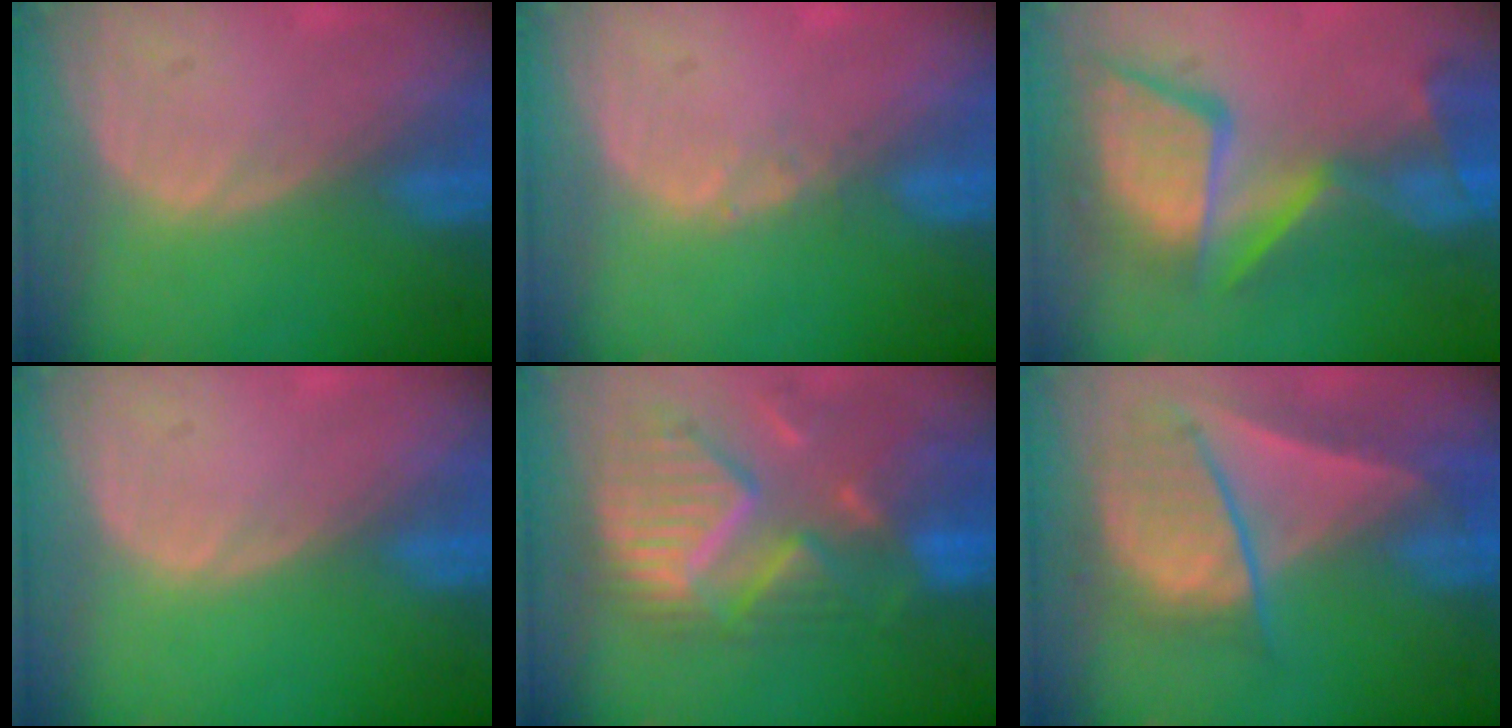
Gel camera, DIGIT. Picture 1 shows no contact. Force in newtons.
{"total": 0.8, "press": 0.7, "slide": 0.1}
{"total": 13.6, "press": 11.1, "slide": 7.8}
{"total": 0.0}
{"total": 11.7, "press": 10.3, "slide": 5.6}
{"total": 8.9, "press": 7.9, "slide": 4.2}